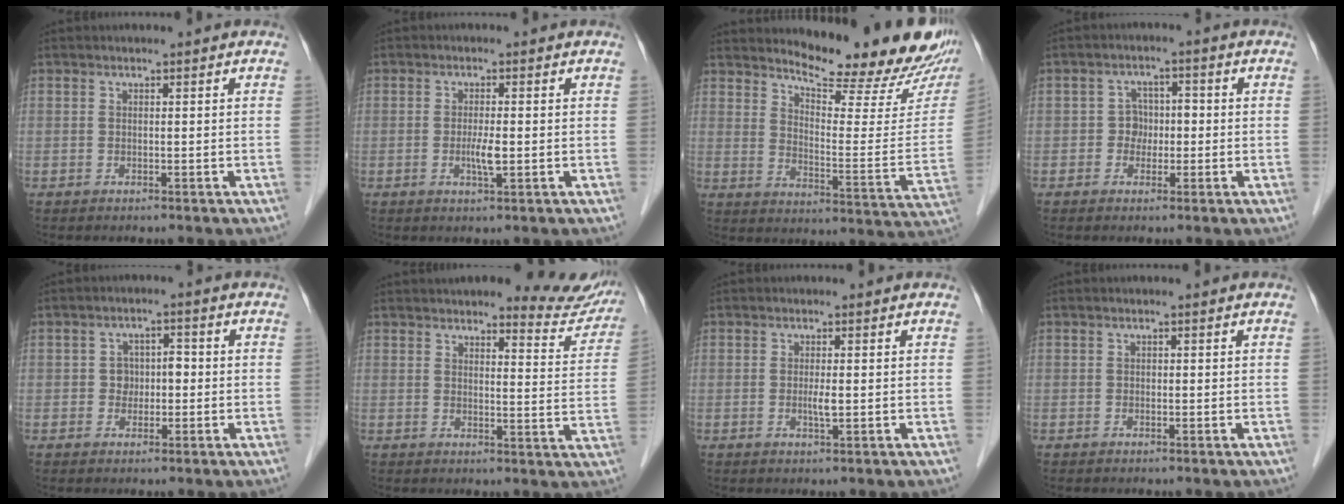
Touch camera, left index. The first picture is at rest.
{"total": 2.5, "force": [-0.4, 0.3, 2.4], "torque": [-0.049, -0.003, -0.007]}
{"total": 19.8, "force": [17.6, 3.3, 8.3], "torque": [-0.114, -0.078, 0.223]}
{"total": 3.2, "force": [-0.7, 2.8, 1.3], "torque": [-0.017, 0.010, -0.015]}
{"total": 3.2, "force": [-0.5, 2.5, 1.8], "torque": [-0.027, 0.013, -0.009]}
{"total": 9.3, "force": [8.9, 1.8, 2.2], "torque": [-0.010, -0.023, 0.090]}
{"total": 1.6, "force": [-0.1, 0.2, 1.6], "torque": [-0.034, -0.002, -0.001]}
{"total": 0.0}